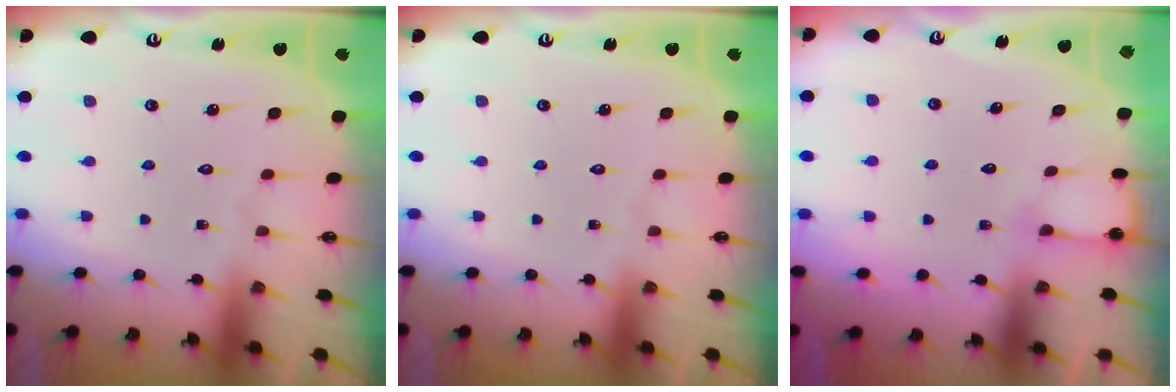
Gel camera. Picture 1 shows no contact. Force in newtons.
{"total": 0.0}
{"total": 4.4, "press": 4.4, "slide": 0.5}